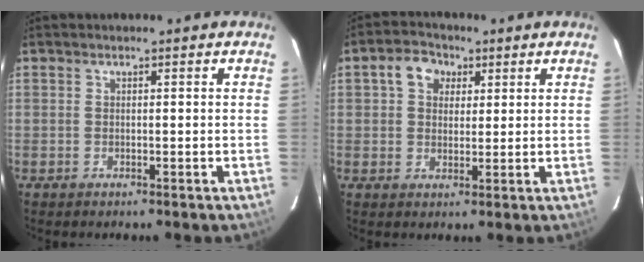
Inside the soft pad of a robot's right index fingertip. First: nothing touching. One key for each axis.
{"total": 5.6, "fx": 2.2, "fy": 4.4, "fz": 2.6, "tx": -0.043, "ty": 0.021, "tz": 0.037}